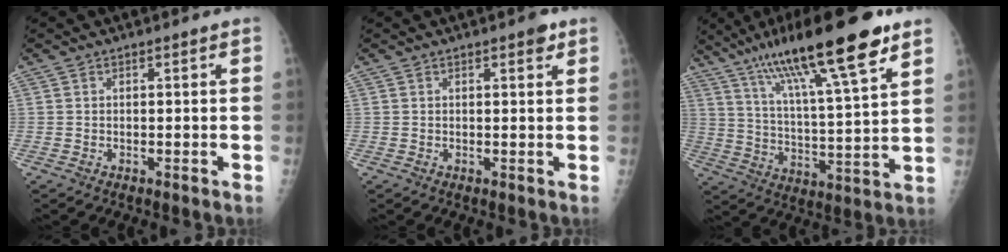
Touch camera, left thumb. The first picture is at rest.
{"total": 1.9, "force": [1.2, 0.7, 1.3], "torque": [-0.005, -0.003, 0.013]}
{"total": 21.3, "force": [13.5, 3.2, 16.2], "torque": [-0.265, -0.035, 0.229]}